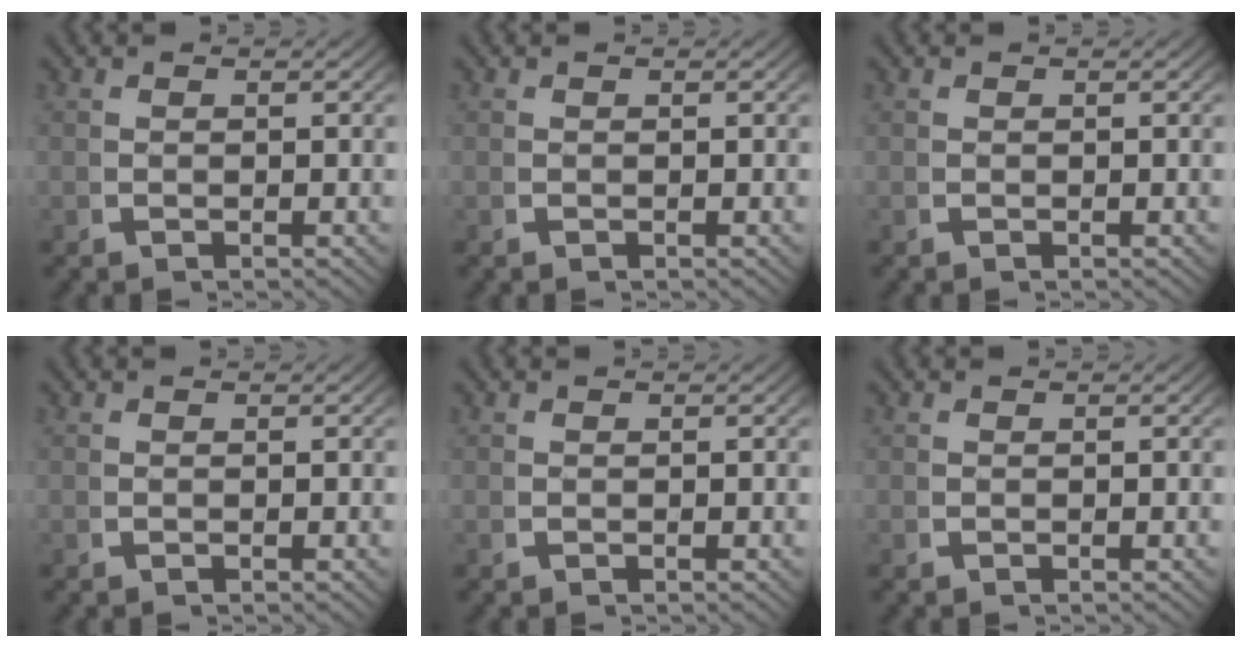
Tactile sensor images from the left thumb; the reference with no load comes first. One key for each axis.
{"total": 0.0}
{"total": 0.0}
{"total": 0.0}
{"total": 0.0}
{"total": 0.0}